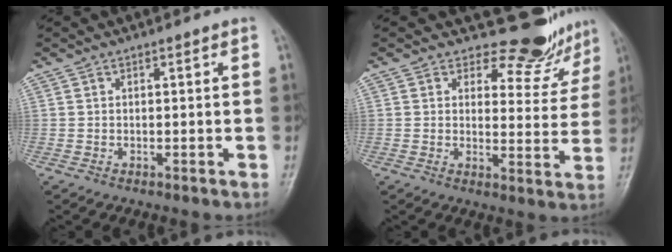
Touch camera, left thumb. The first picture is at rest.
{"total": 9.9, "force": [9.2, 3.6, 0.9], "torque": [0.027, -0.084, 0.103]}